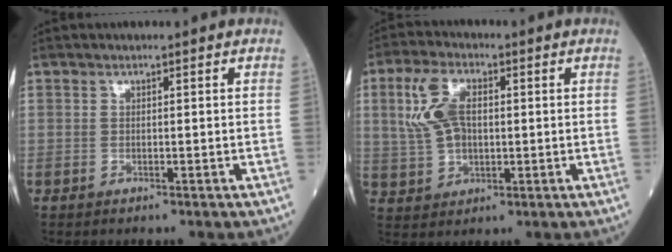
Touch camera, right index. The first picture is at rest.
{"total": 8.1, "force": [1.5, 4.5, 6.6], "torque": [-0.156, 0.020, 0.033]}